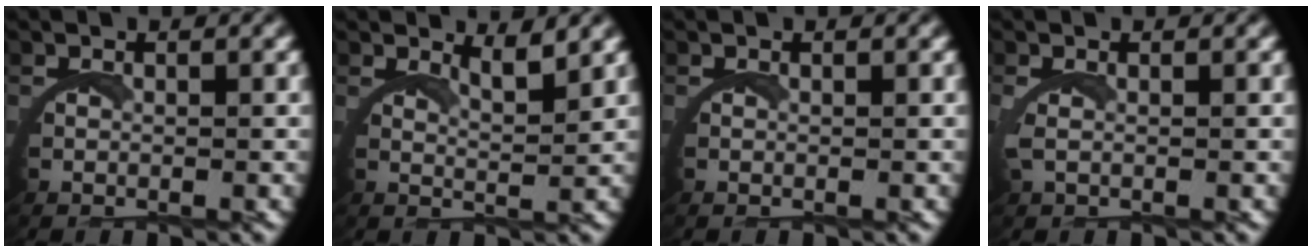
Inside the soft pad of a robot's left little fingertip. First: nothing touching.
{"total": 3.0, "force": [2.6, -0.7, 1.3], "torque": [-0.024, -0.009, 0.044]}
{"total": 0.0}
{"total": 1.3, "force": [0.6, 0.3, 1.1], "torque": [-0.034, -0.003, 0.012]}